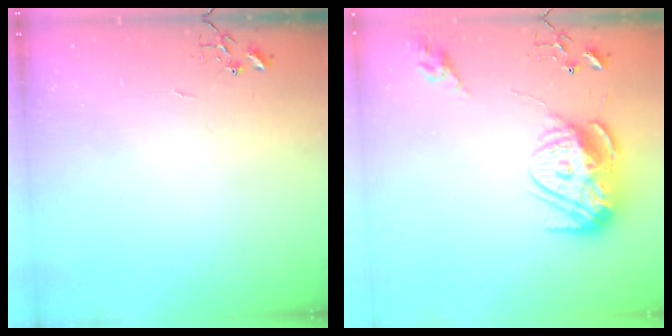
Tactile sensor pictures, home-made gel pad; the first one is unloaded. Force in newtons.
{"total": 14.9, "press": 14.8, "slide": 1.2}